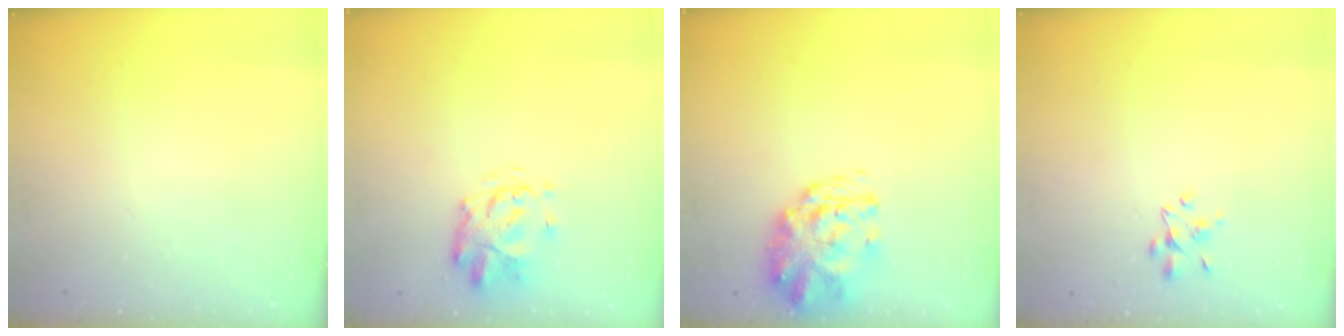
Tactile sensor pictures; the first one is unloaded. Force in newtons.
{"total": 3.8, "press": 3.4, "slide": 1.7}
{"total": 3.0, "press": 2.8, "slide": 1.1}
{"total": 2.9, "press": 2.8, "slide": 0.9}